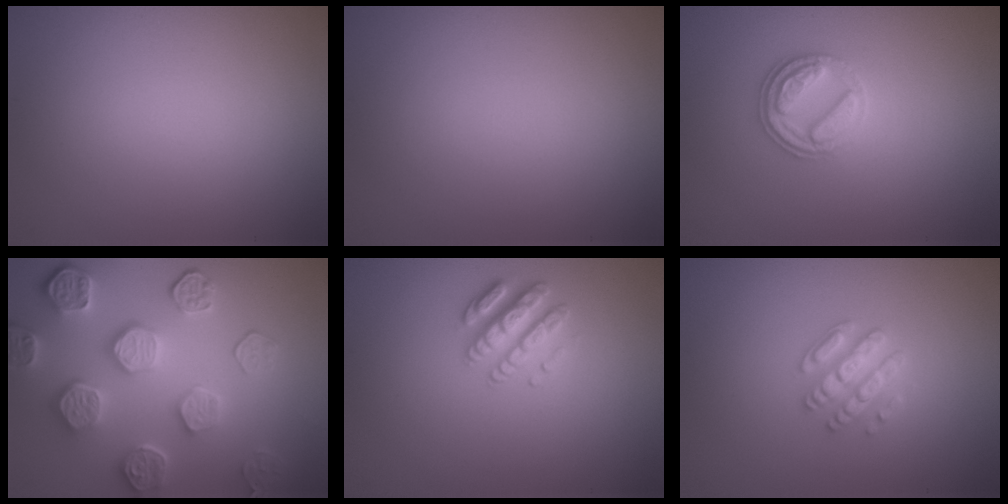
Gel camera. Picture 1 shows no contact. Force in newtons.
{"total": 0.0}
{"total": 2.8, "press": 2.8, "slide": 0.5}
{"total": 7.2, "press": 5.7, "slide": 4.3}
{"total": 2.6, "press": 2.6, "slide": 0.5}
{"total": 2.8, "press": 2.7, "slide": 0.8}